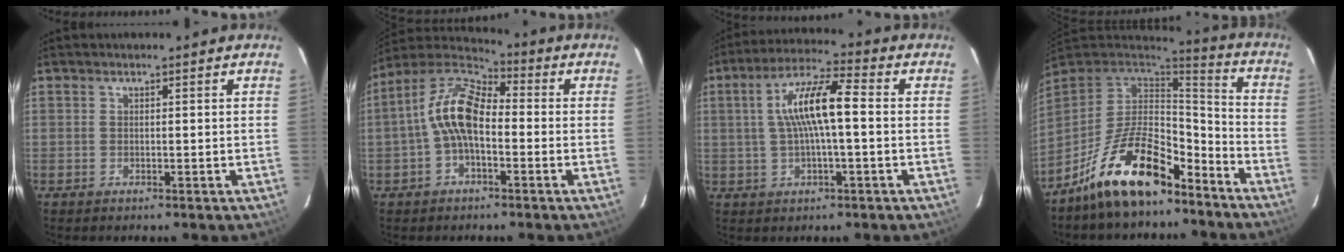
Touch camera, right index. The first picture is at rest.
{"total": 10.7, "force": [-1.6, 5.4, 9.1], "torque": [-0.189, 0.025, -0.037]}
{"total": 10.4, "force": [0.5, 2.0, 10.2], "torque": [-0.186, 0.018, 0.009]}
{"total": 18.2, "force": [-12.3, 7.3, 11.3], "torque": [-0.226, 0.009, -0.211]}